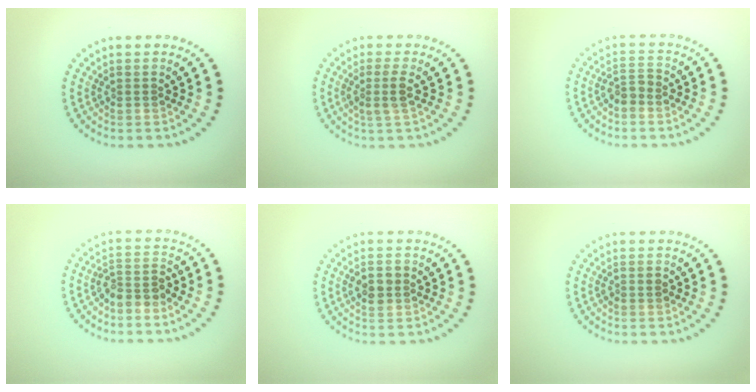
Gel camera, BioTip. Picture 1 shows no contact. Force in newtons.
{"total": 1.9, "press": 1.6, "slide": 1.0}
{"total": 1.6, "press": 1.4, "slide": 0.8}
{"total": 2.4, "press": 1.9, "slide": 1.5}
{"total": 2.1, "press": 2.1, "slide": 0.1}
{"total": 0.8, "press": 0.8, "slide": 0.2}